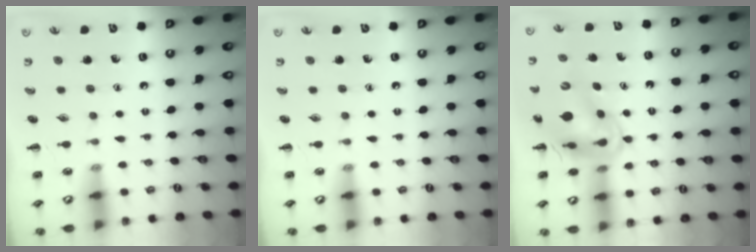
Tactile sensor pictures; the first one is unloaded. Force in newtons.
{"total": 0.0}
{"total": 13.3, "press": 12.7, "slide": 4.0}